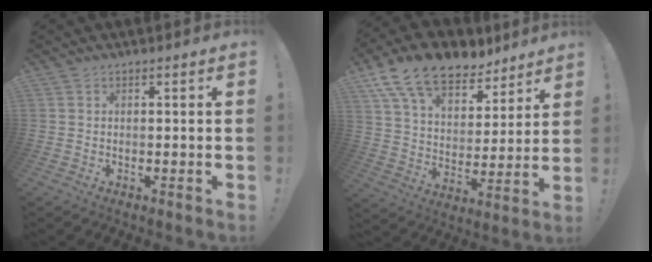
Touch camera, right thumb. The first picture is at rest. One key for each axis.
{"total": 16.6, "fx": 11.8, "fy": 8.8, "fz": 7.7, "tx": -0.133, "ty": -0.080, "tz": 0.217}